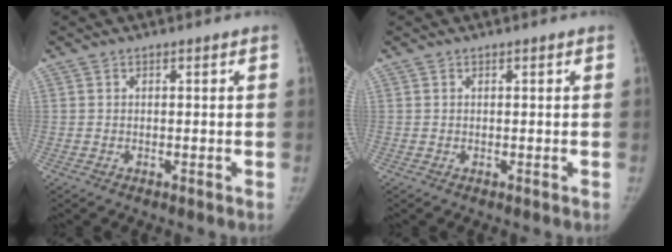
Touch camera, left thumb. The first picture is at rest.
{"total": 0.0}